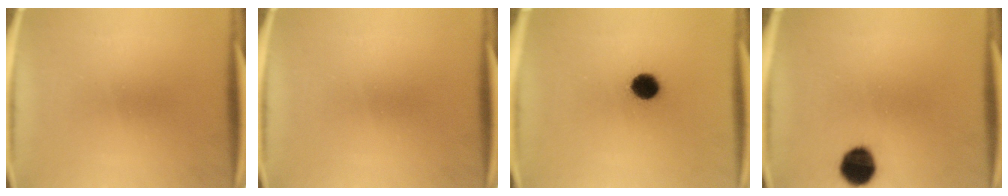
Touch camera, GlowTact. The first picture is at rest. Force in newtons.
{"total": 0.0}
{"total": 5.9}
{"total": 8.0}